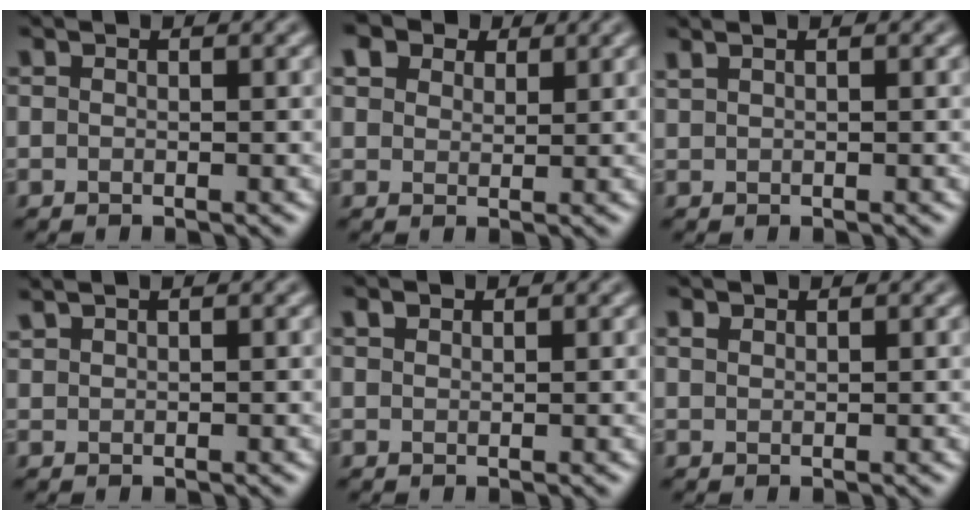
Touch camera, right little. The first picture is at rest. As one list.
[{"total": 7.5, "force": [5.1, 4.4, 3.4], "torque": [-0.092, 0.018, 0.077]}, {"total": 1.0, "force": [0.8, 0.3, 0.5], "torque": [-0.013, 0.002, 0.018]}, {"total": 1.1, "force": [1.0, 0.2, 0.3], "torque": [-0.008, 0.004, 0.025]}, {"total": 0.9, "force": [0.8, 0.4, 0.3], "torque": [-0.007, 0.003, 0.016]}, {"total": 0.8, "force": [0.7, 0.3, 0.2], "torque": [-0.008, 0.002, 0.017]}]